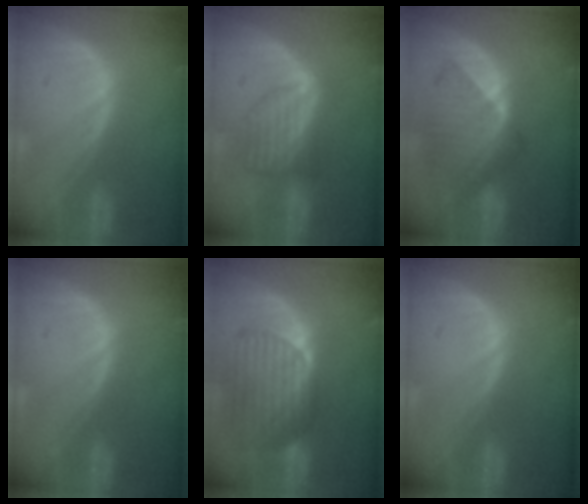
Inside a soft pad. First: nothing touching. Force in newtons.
{"total": 6.1, "press": 5.9, "slide": 1.3}
{"total": 8.8, "press": 8.0, "slide": 3.5}
{"total": 0.0}
{"total": 9.4, "press": 8.3, "slide": 4.4}
{"total": 0.0}